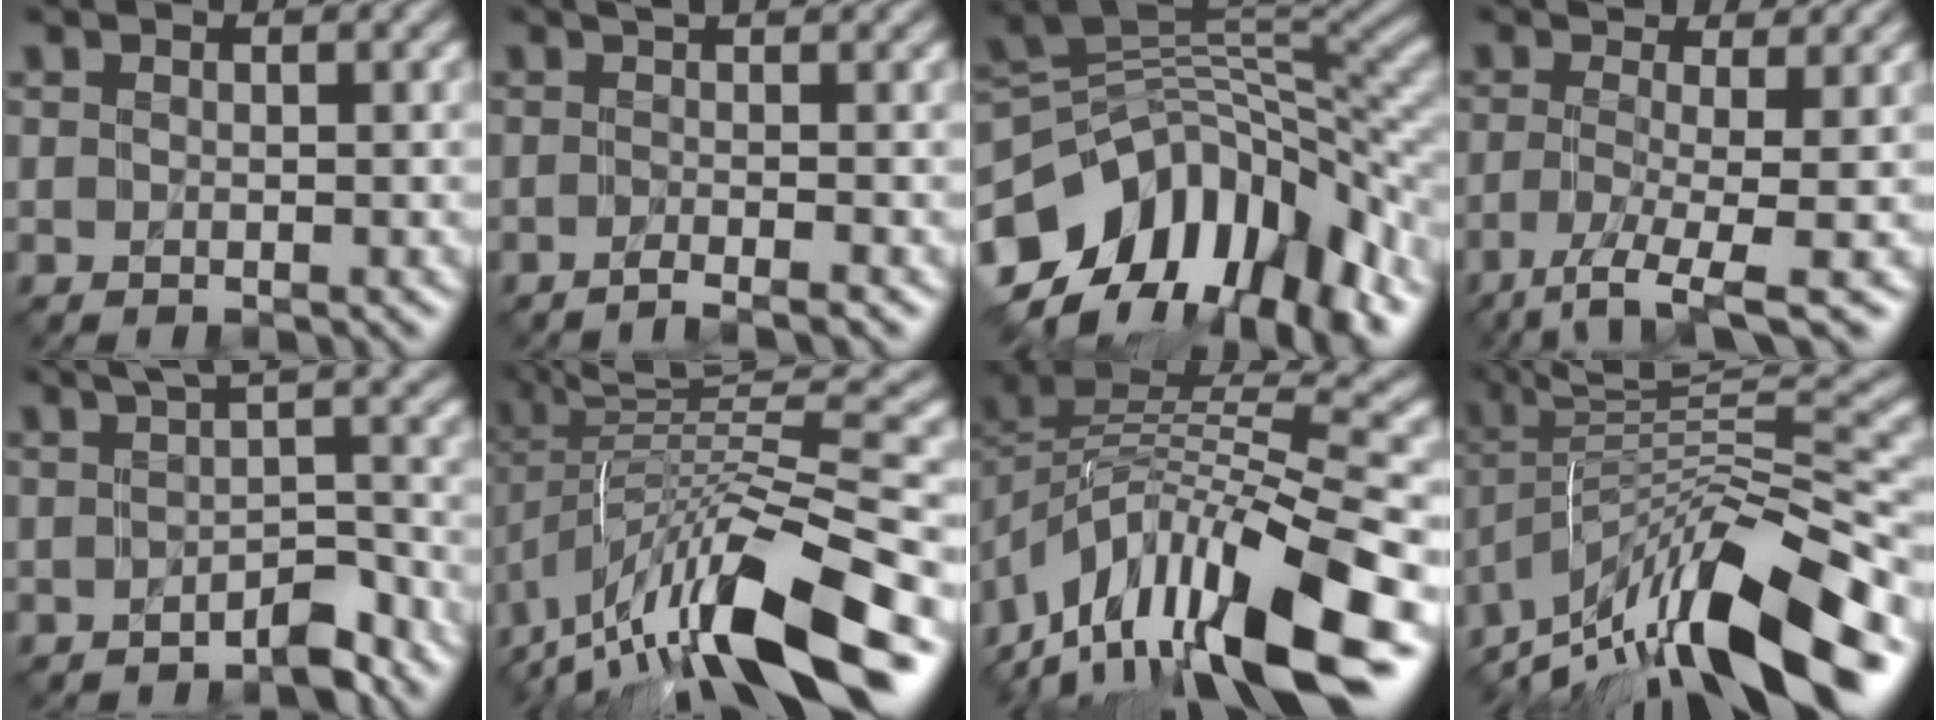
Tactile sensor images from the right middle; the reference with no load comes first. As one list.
[{"total": 2.9, "force": [-0.9, 0.8, 2.7], "torque": [-0.021, -0.005, -0.026]}, {"total": 13.6, "force": [-5.4, 8.2, 9.4], "torque": [-0.184, 0.005, -0.092]}, {"total": 5.6, "force": [-1.9, 1.2, 5.1], "torque": [-0.088, 0.000, -0.046]}, {"total": 3.0, "force": [-1.2, 0.8, 2.7], "torque": [-0.031, 0.005, -0.018]}, {"total": 13.2, "force": [-5.1, 3.8, 11.5], "torque": [-0.218, 0.019, -0.083]}, {"total": 13.9, "force": [-7.7, 4.9, 10.4], "torque": [-0.188, 0.019, -0.135]}, {"total": 12.3, "force": [-7.3, 2.9, 9.5], "torque": [-0.158, 0.031, -0.126]}]